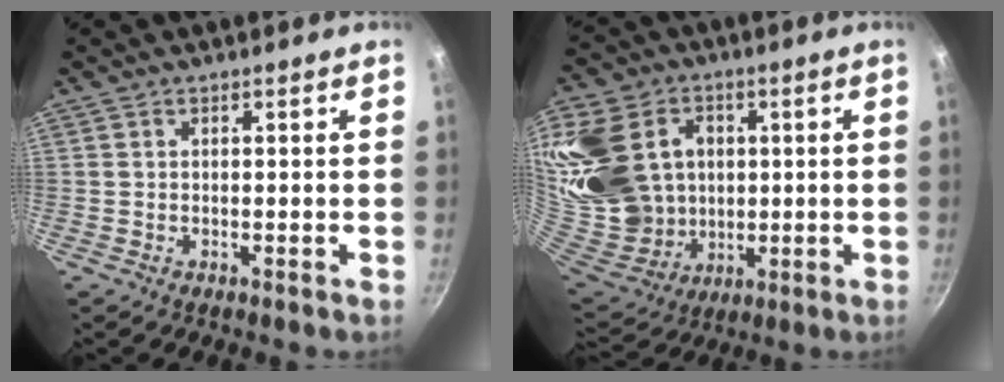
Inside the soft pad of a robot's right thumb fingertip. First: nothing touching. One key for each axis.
{"total": 25.7, "fx": 5.4, "fy": 20.3, "fz": 14.7, "tx": -0.300, "ty": -0.001, "tz": 0.116}